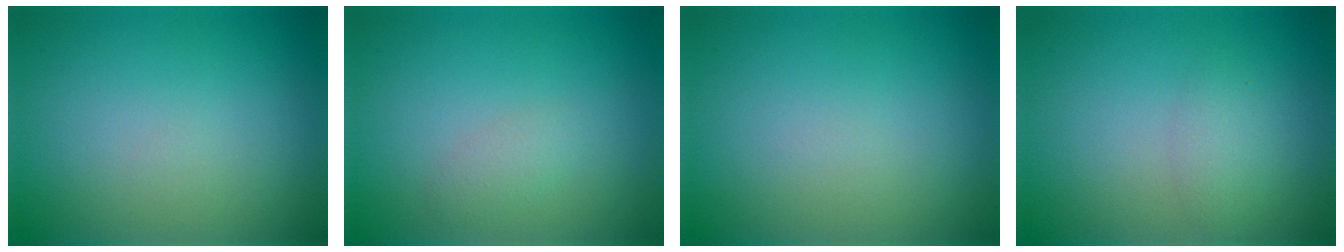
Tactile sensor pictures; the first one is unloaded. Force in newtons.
{"total": 1.2, "press": 1.2, "slide": 0.1}
{"total": 0.0}
{"total": 1.6, "press": 1.5, "slide": 0.2}